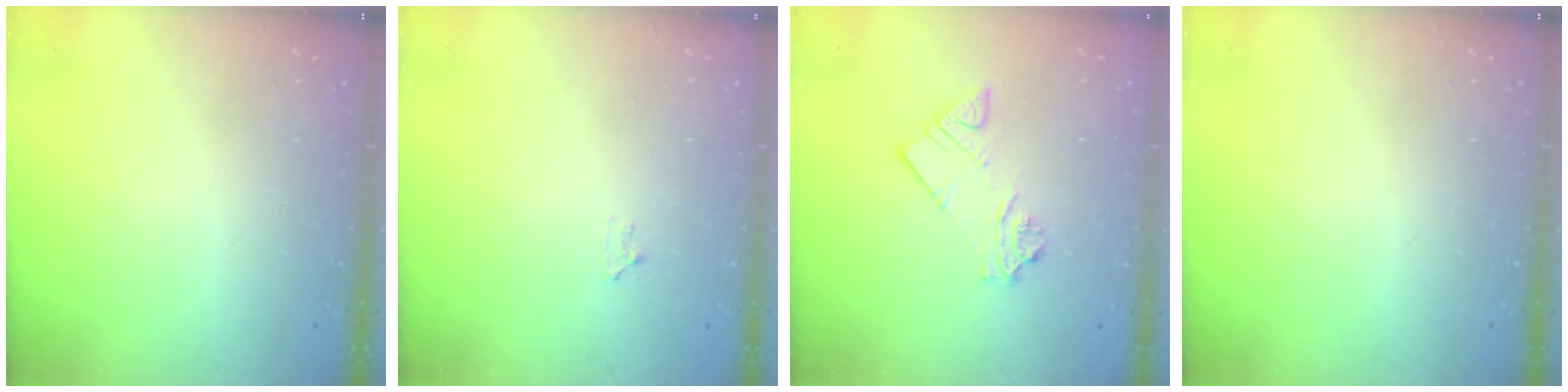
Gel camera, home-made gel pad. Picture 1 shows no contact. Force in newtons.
{"total": 4.0, "press": 3.9, "slide": 0.5}
{"total": 7.8, "press": 7.8, "slide": 0.8}
{"total": 0.0}